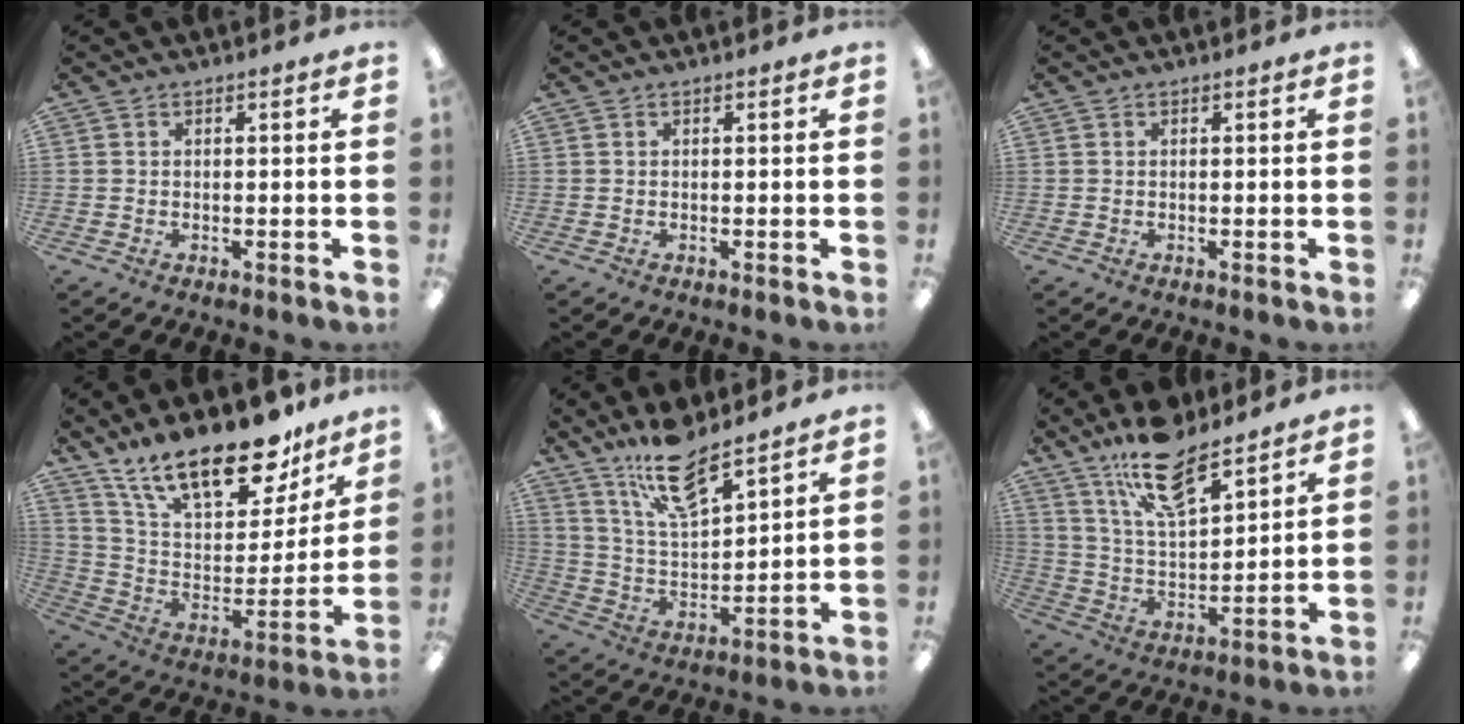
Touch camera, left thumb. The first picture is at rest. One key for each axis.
{"total": 0.0}
{"total": 0.0}
{"total": 23.9, "fx": 17.4, "fy": 9.1, "fz": 13.6, "tx": -0.224, "ty": -0.110, "tz": 0.301}
{"total": 14.4, "fx": 10.9, "fy": 4.5, "fz": 8.2, "tx": -0.156, "ty": -0.048, "tz": 0.191}
{"total": 15.9, "fx": 11.7, "fy": 5.8, "fz": 9.1, "tx": -0.166, "ty": -0.053, "tz": 0.205}